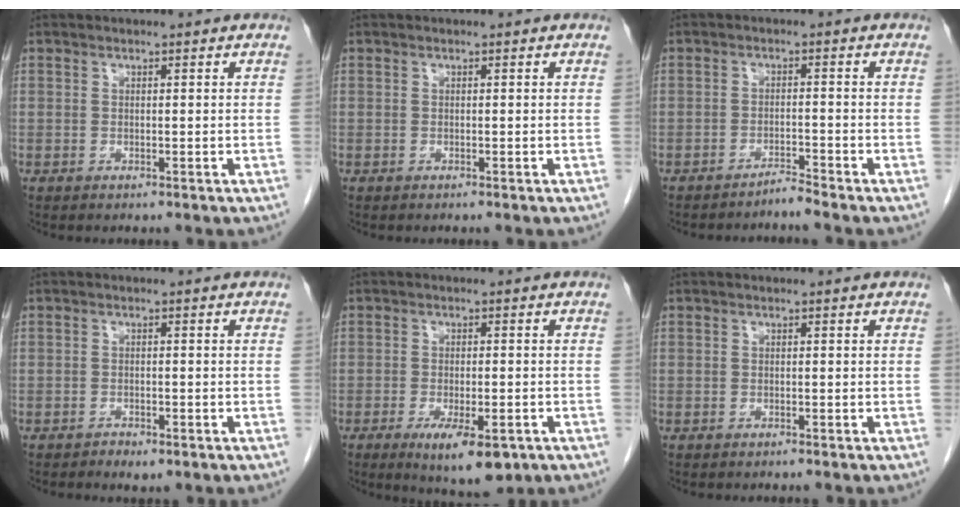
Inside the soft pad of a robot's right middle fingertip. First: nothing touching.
{"total": 0.0}
{"total": 2.0, "force": [-1.9, -0.6, 0.1], "torque": [0.008, -0.004, -0.033]}
{"total": 1.6, "force": [-1.1, 0.6, 0.9], "torque": [-0.019, -0.002, -0.012]}
{"total": 8.1, "force": [-4.3, 2.3, 6.5], "torque": [-0.097, -0.015, -0.057]}
{"total": 0.0}